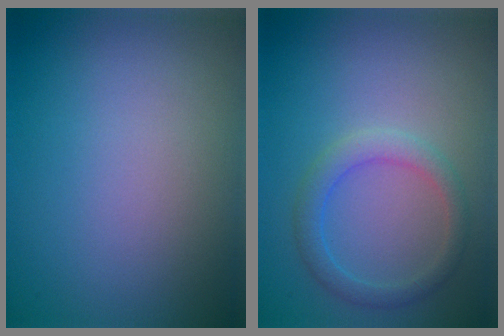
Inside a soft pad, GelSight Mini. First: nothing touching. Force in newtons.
{"total": 2.5, "press": 2.5, "slide": 0.3}